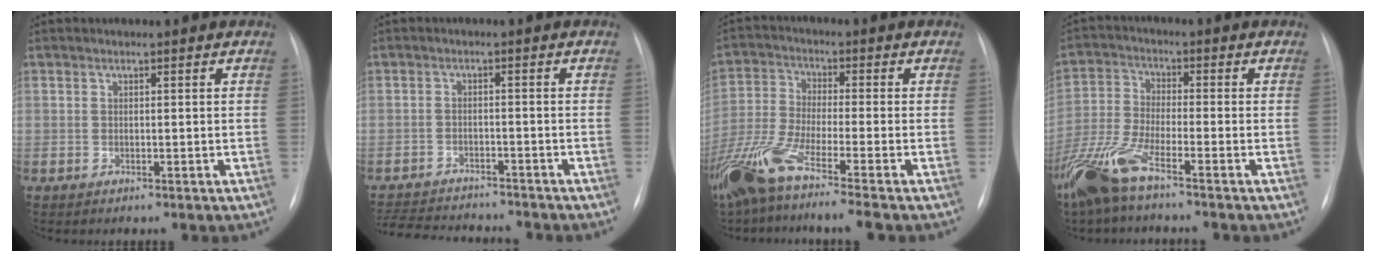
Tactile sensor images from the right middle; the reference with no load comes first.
{"total": 12.7, "force": [-11.8, 2.4, 3.9], "torque": [-0.079, -0.001, -0.168]}
{"total": 13.8, "force": [-9.8, -0.3, 9.7], "torque": [-0.208, -0.044, -0.186]}
{"total": 10.4, "force": [-7.2, 1.4, 7.3], "torque": [-0.169, -0.023, -0.146]}